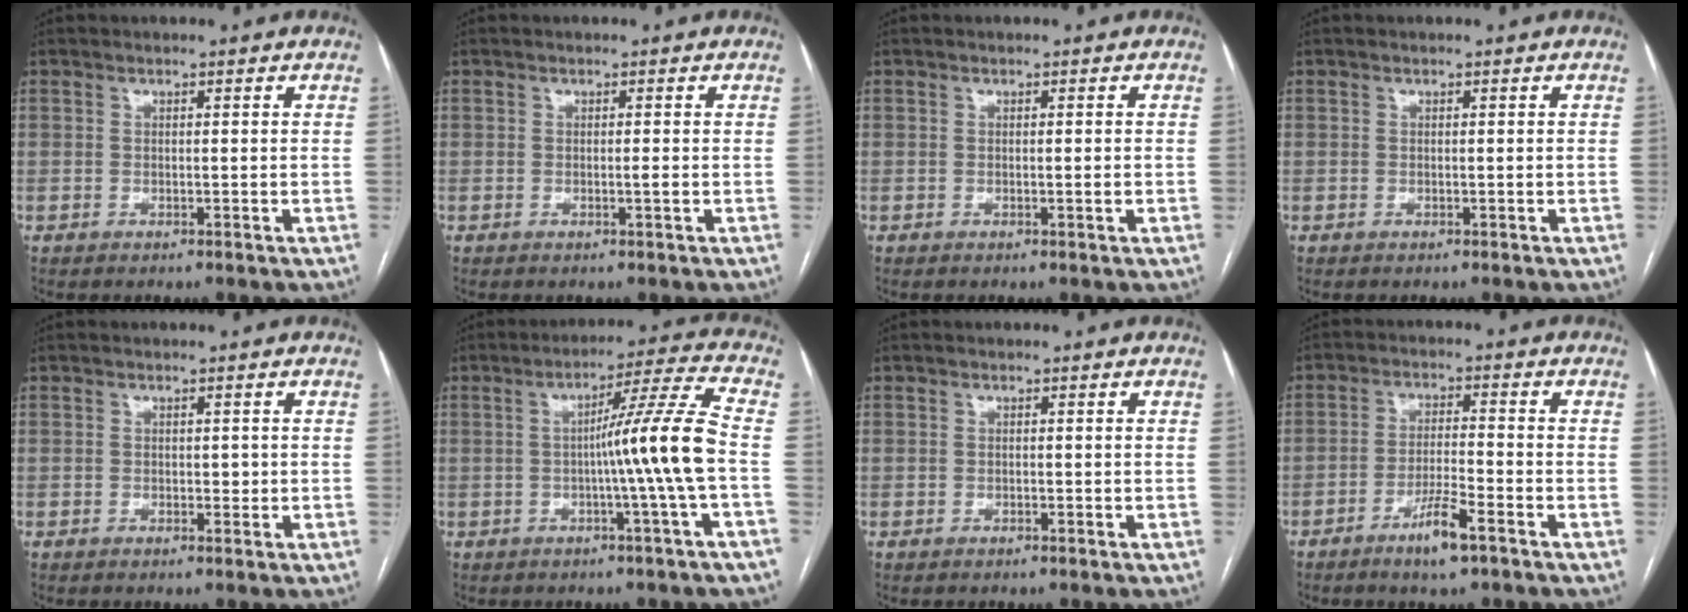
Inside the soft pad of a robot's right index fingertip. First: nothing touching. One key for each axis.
{"total": 0.8, "fx": -0.2, "fy": -0.1, "fz": 0.7, "tx": -0.012, "ty": 0.000, "tz": -0.002}
{"total": 0.9, "fx": -0.2, "fy": 0.0, "fz": 0.9, "tx": -0.015, "ty": -0.001, "tz": 0.001}
{"total": 0.0}
{"total": 0.9, "fx": 0.0, "fy": 0.6, "fz": 0.7, "tx": -0.006, "ty": 0.000, "tz": 0.000}
{"total": 9.9, "fx": -1.6, "fy": -2.5, "fz": 9.5, "tx": -0.146, "ty": 0.008, "tz": -0.024}
{"total": 0.0}
{"total": 5.8, "fx": -3.7, "fy": 0.3, "fz": 4.5, "tx": -0.087, "ty": -0.006, "tz": -0.067}